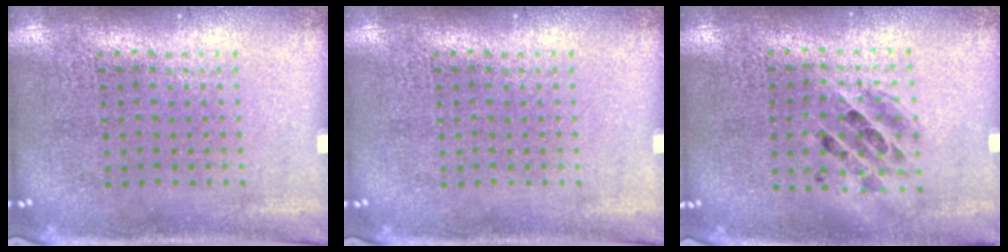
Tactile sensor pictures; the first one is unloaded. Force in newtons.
{"total": 0.0}
{"total": 1.3, "press": 1.1, "slide": 0.5}